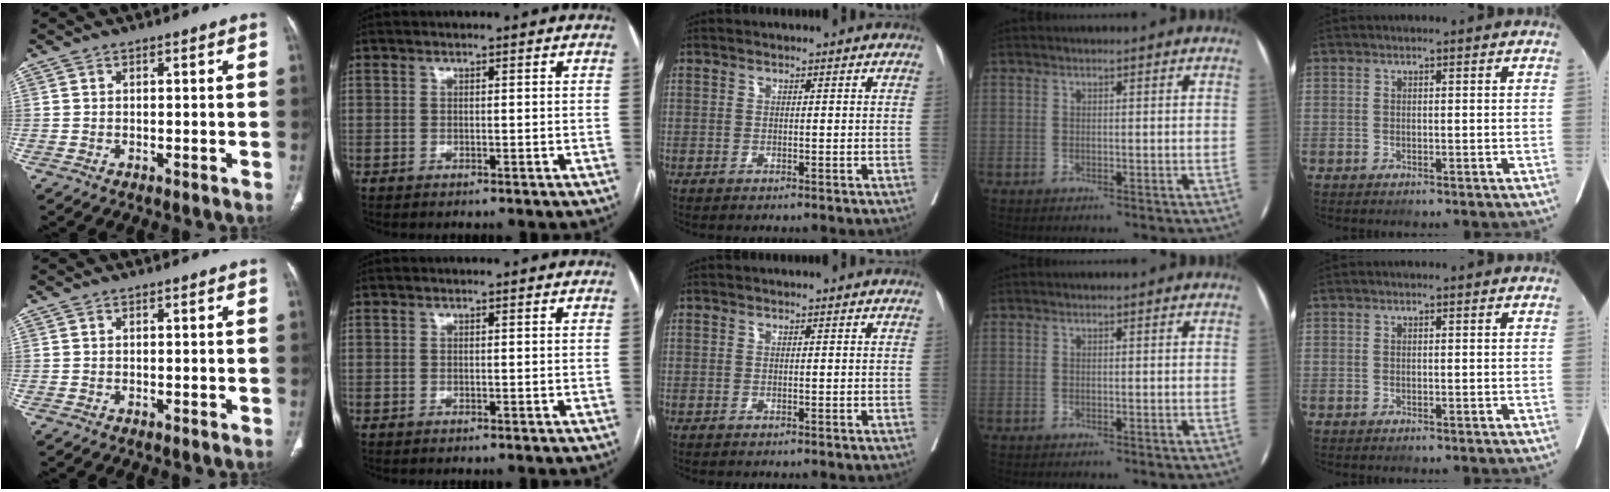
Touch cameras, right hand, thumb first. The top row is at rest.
{}